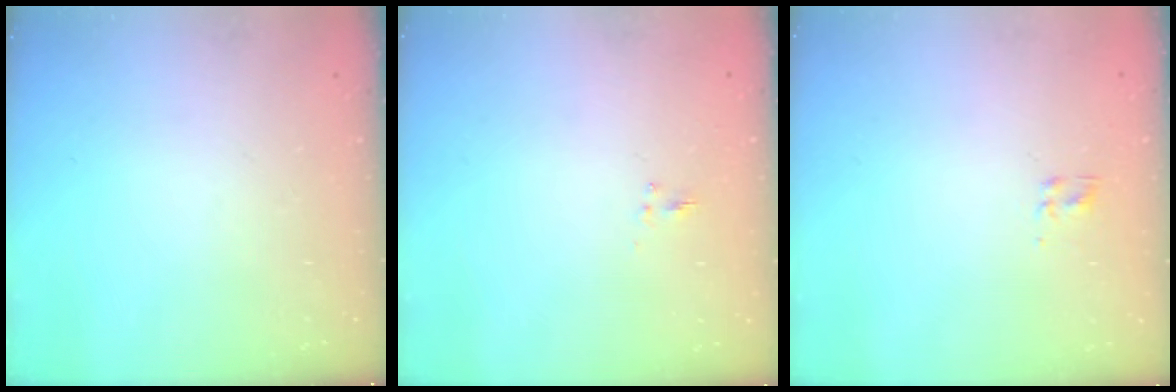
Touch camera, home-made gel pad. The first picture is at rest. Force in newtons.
{"total": 1.0, "press": 0.8, "slide": 0.6}
{"total": 2.3, "press": 2.0, "slide": 1.2}